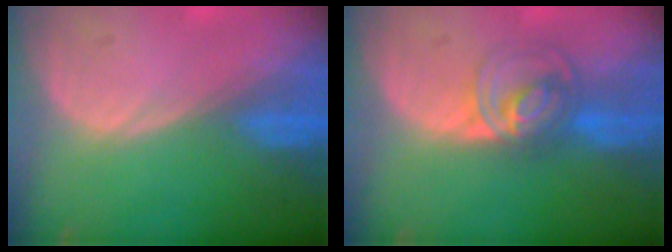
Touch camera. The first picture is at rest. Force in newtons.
{"total": 7.2, "press": 6.1, "slide": 3.9}